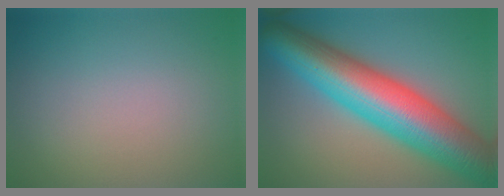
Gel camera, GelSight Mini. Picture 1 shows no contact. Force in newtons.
{"total": 13.1, "press": 13.1, "slide": 0.4}